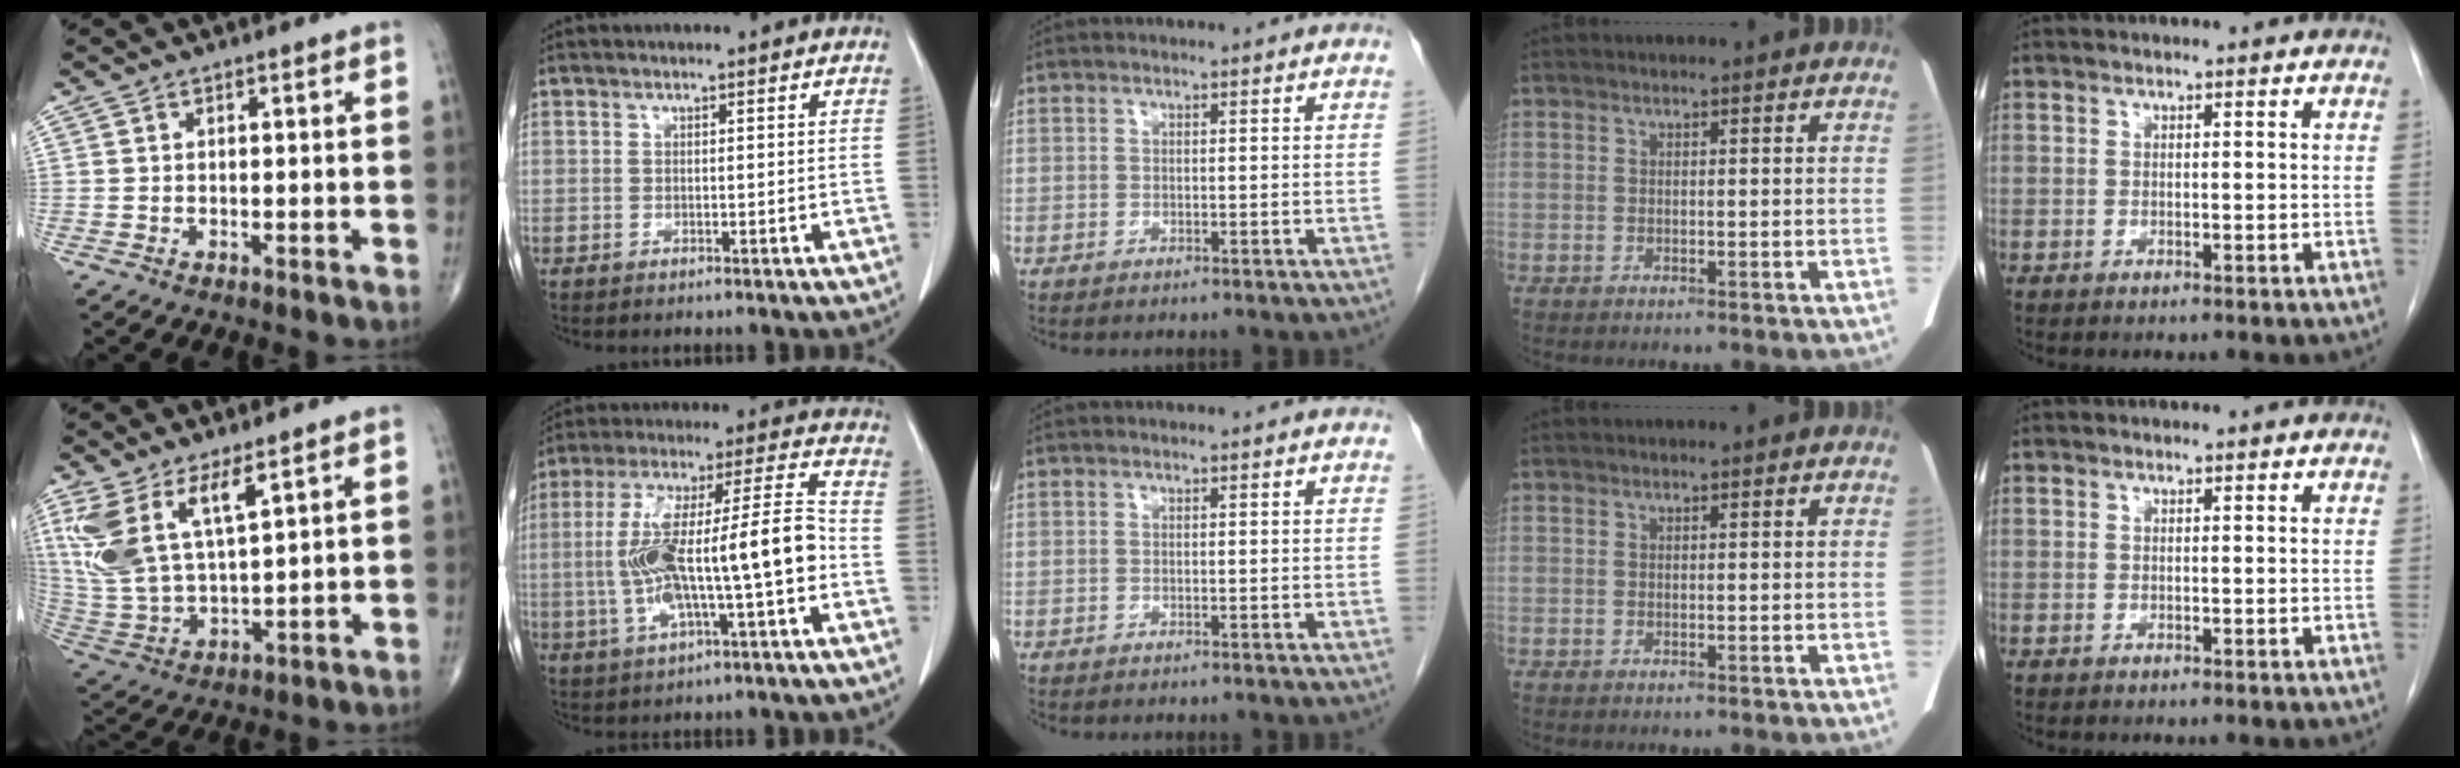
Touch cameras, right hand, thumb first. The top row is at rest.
{"thumb": {"total": 13.3, "force": [6.9, 4.8, 10.3], "torque": [-0.224, -0.029, 0.154]}, "index": {"total": 16.3, "force": [-2.7, 1.9, 15.9], "torque": [-0.295, 0.028, -0.041]}}